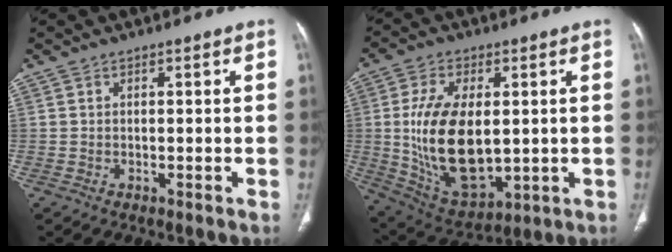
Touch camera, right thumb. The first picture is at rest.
{"total": 18.5, "force": [0.5, 10.0, 15.5], "torque": [-0.281, -0.013, 0.031]}